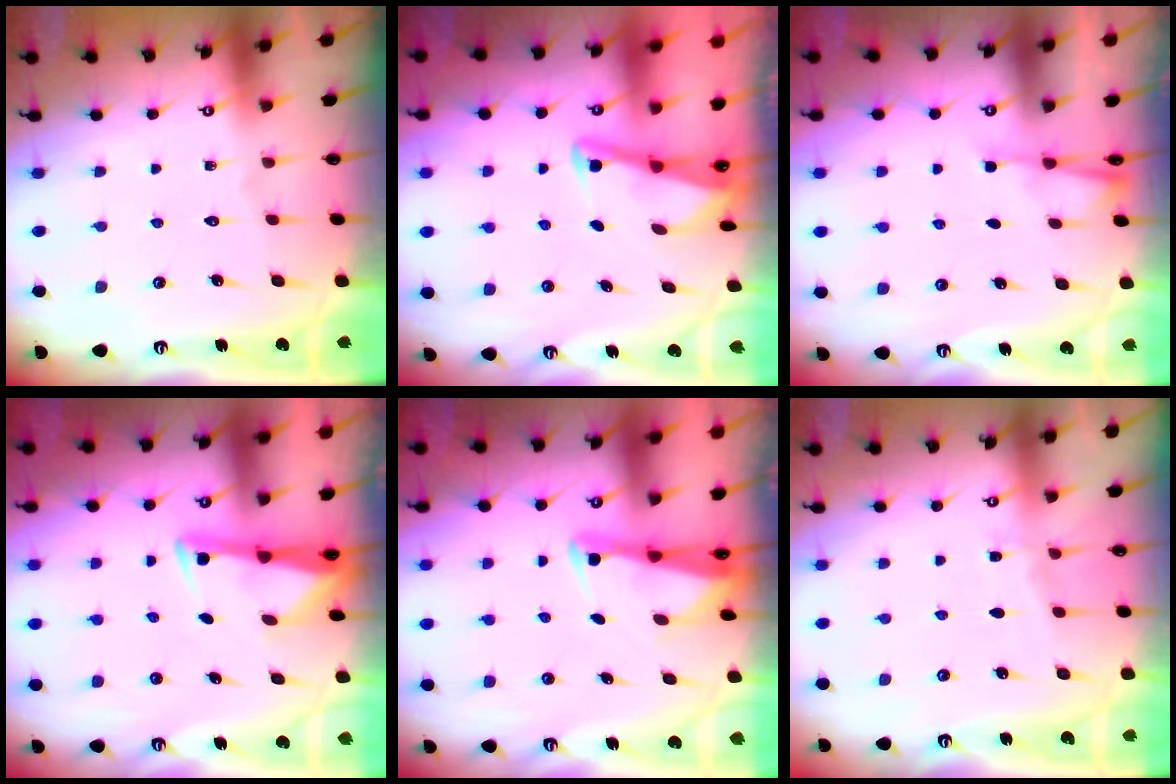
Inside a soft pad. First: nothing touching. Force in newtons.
{"total": 3.5, "press": 3.5, "slide": 0.3}
{"total": 2.5, "press": 2.4, "slide": 0.4}
{"total": 3.0, "press": 3.0, "slide": 0.4}
{"total": 2.6, "press": 2.5, "slide": 0.6}
{"total": 4.1, "press": 4.1, "slide": 0.5}